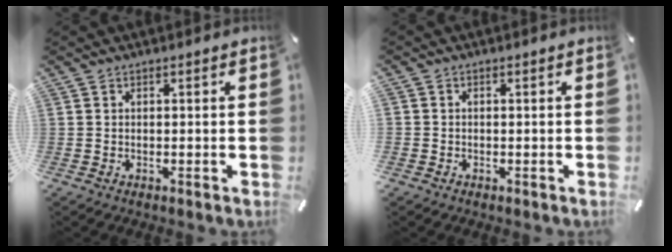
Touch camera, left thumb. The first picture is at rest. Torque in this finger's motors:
{"motor_torque": [-1.44, 1.63, -1.84, 0.93, -0.40]}